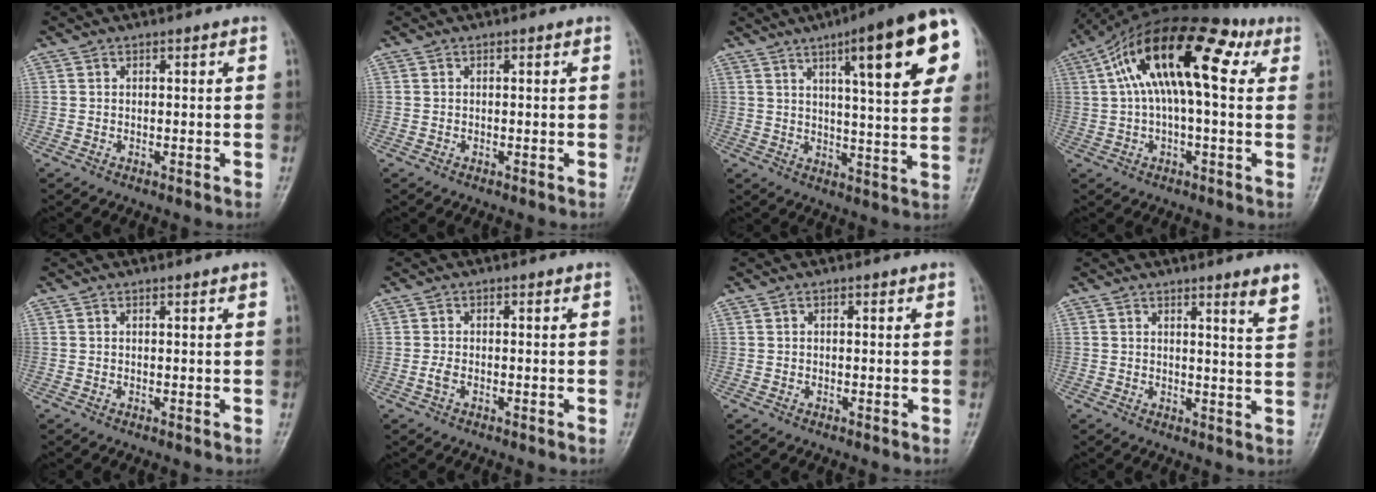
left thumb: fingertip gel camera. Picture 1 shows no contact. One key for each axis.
{"total": 0.0}
{"total": 20.7, "fx": 8.5, "fy": 4.3, "fz": 18.4, "tx": -0.222, "ty": -0.015, "tz": 0.110}
{"total": 17.7, "fx": 4.6, "fy": 7.4, "fz": 15.4, "tx": -0.245, "ty": 0.049, "tz": 0.062}
{"total": 0.7, "fx": 0.4, "fy": 0.0, "fz": 0.5, "tx": -0.010, "ty": 0.000, "tz": 0.004}
{"total": 1.4, "fx": -0.7, "fy": 0.6, "fz": 1.0, "tx": -0.021, "ty": 0.004, "tz": -0.016}
{"total": 0.0}
{"total": 4.7, "fx": 3.2, "fy": 0.0, "fz": 3.4, "tx": -0.041, "ty": -0.028, "tz": 0.043}